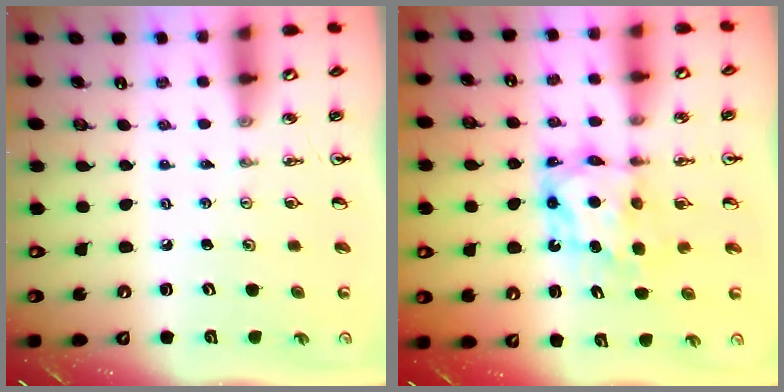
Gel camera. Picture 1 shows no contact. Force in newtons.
{"total": 7.0, "press": 7.0, "slide": 0.7}